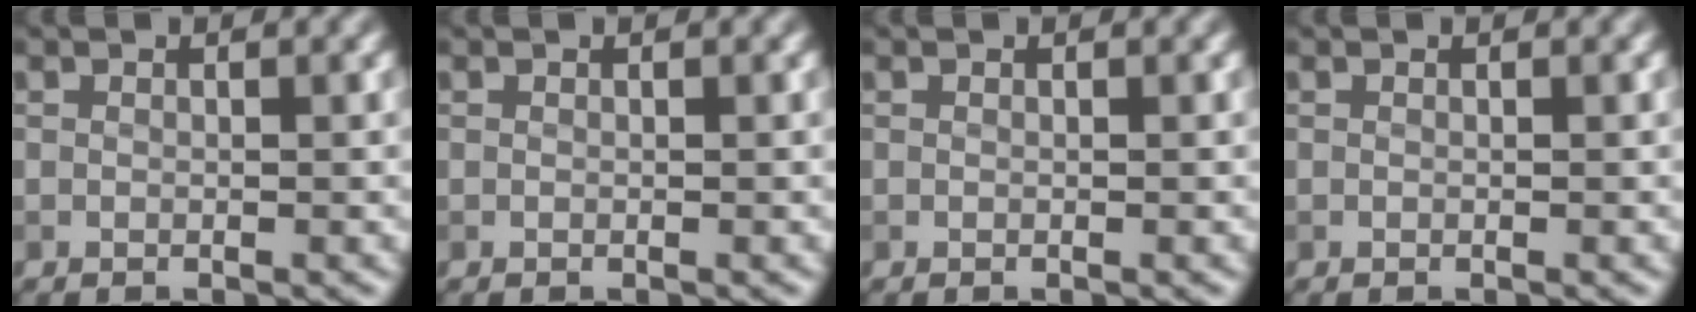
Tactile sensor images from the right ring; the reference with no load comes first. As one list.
[{"total": 0.0}, {"total": 0.0}, {"total": 0.0}]